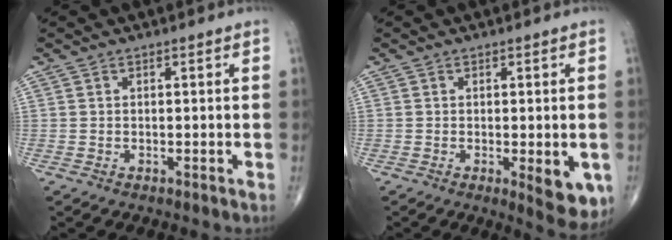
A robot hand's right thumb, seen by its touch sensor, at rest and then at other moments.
{"total": 7.3, "force": [-1.9, 2.6, 6.6], "torque": [-0.069, -0.014, -0.019]}